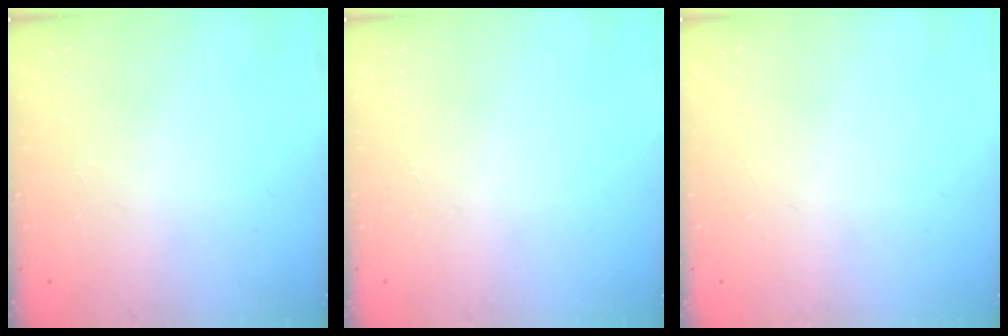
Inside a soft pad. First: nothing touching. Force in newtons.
{"total": 0.0}
{"total": 0.0}